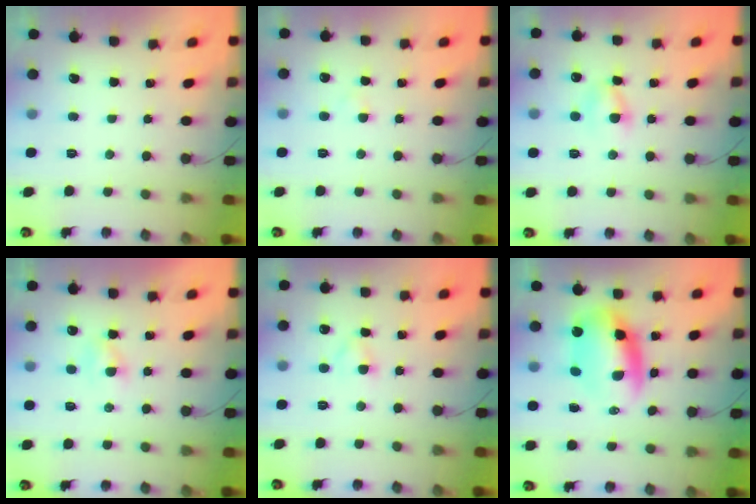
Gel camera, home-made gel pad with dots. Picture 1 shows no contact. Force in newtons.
{"total": 1.2, "press": 1.0, "slide": 0.6}
{"total": 3.3, "press": 3.0, "slide": 1.3}
{"total": 1.9, "press": 1.6, "slide": 1.0}
{"total": 2.8, "press": 2.6, "slide": 1.1}
{"total": 9.6, "press": 9.3, "slide": 2.5}